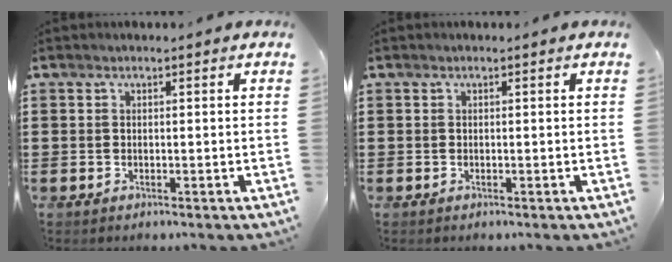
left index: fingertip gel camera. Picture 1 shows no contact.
{"total": 0.0}